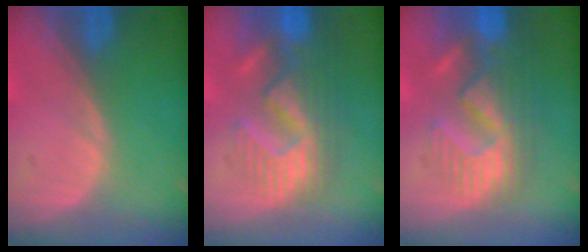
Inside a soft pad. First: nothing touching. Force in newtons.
{"total": 11.1, "press": 9.8, "slide": 5.2}
{"total": 11.1, "press": 9.8, "slide": 5.2}